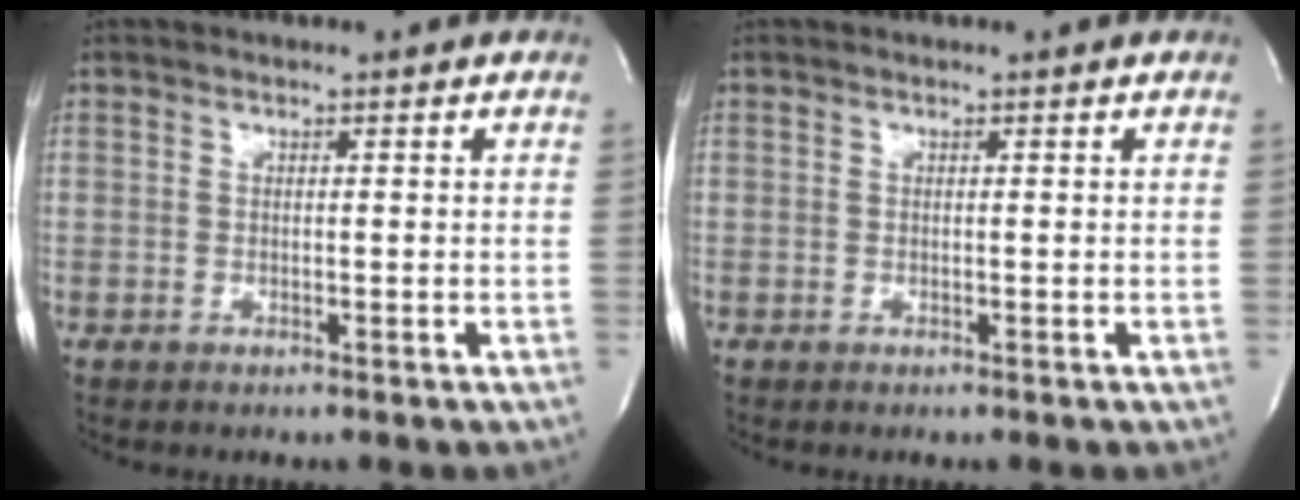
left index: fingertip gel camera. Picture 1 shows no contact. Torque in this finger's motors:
{"motor_torque": [0.07, 0.00, -0.03, -0.01]}